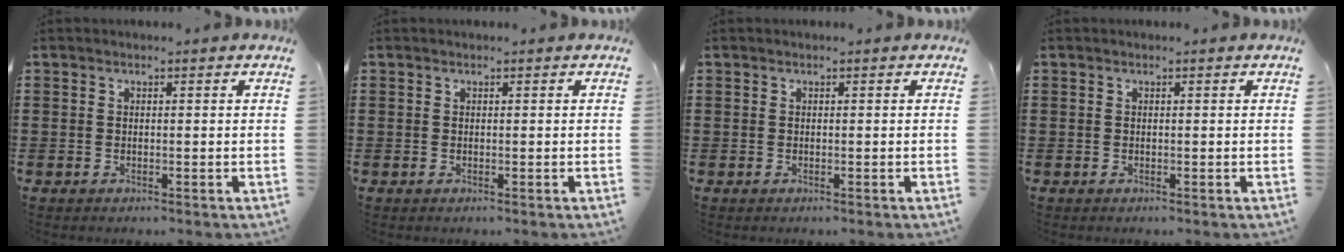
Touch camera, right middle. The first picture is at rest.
{"total": 0.0}
{"total": 0.0}
{"total": 0.0}